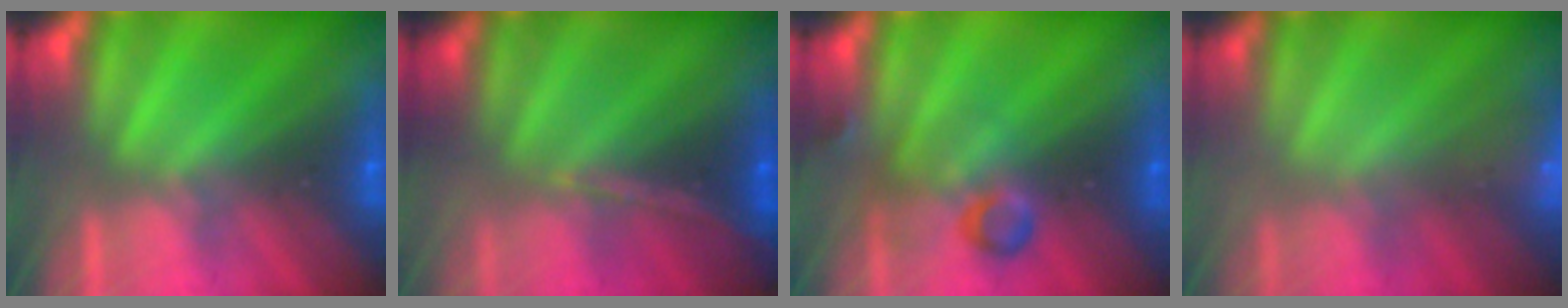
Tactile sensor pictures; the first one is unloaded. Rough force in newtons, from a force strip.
{"total": 1.3}
{"total": 2.8}
{"total": 2.3}